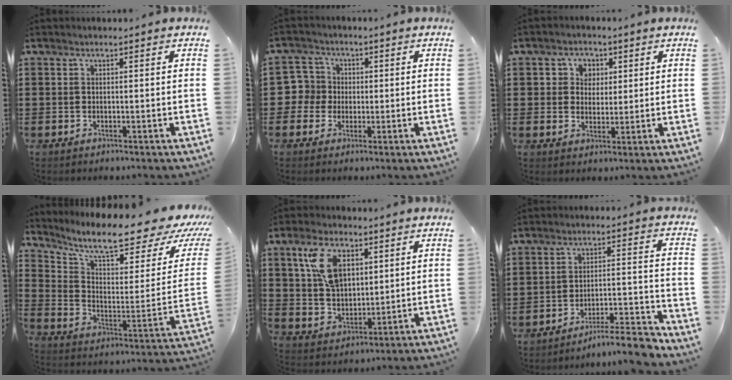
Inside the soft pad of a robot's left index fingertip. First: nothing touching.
{"total": 4.9, "force": [-0.3, 4.9, 0.4], "torque": [-0.038, 0.011, -0.010]}
{"total": 3.3, "force": [1.2, 3.1, 0.4], "torque": [-0.018, 0.011, 0.015]}
{"total": 9.9, "force": [7.8, 1.0, 6.0], "torque": [-0.133, -0.065, 0.126]}
{"total": 8.8, "force": [3.6, 5.2, 6.2], "torque": [-0.137, 0.010, 0.065]}
{"total": 7.1, "force": [-6.7, 0.0, 2.4], "torque": [-0.028, 0.007, -0.125]}